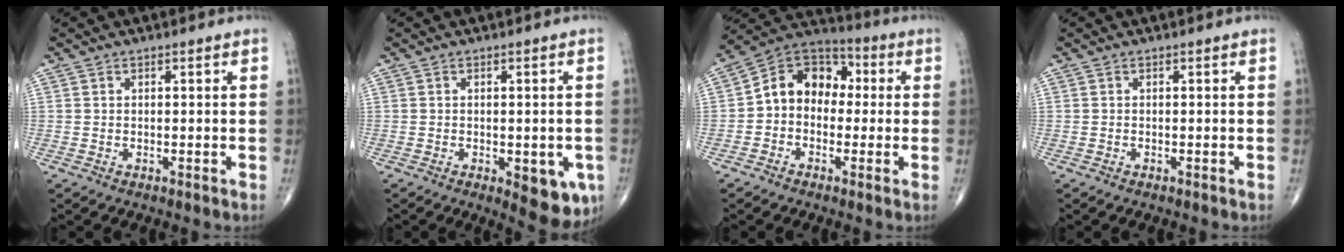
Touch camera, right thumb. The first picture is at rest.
{"total": 6.6, "force": [-2.1, 3.0, 5.5], "torque": [-0.047, -0.008, -0.019]}
{"total": 11.3, "force": [-0.1, 8.8, 7.0], "torque": [-0.082, 0.044, -0.022]}
{"total": 0.0}